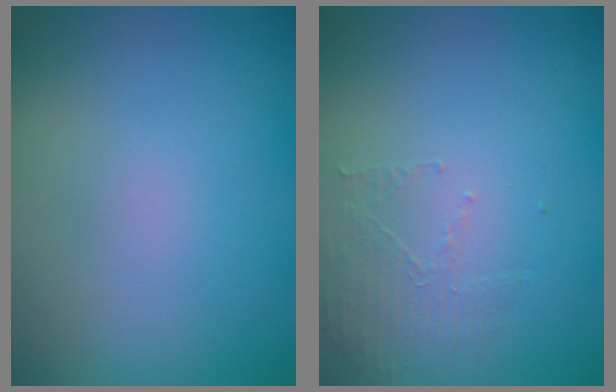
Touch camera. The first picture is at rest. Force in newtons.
{"total": 1.5, "press": 0.5, "slide": 1.4}